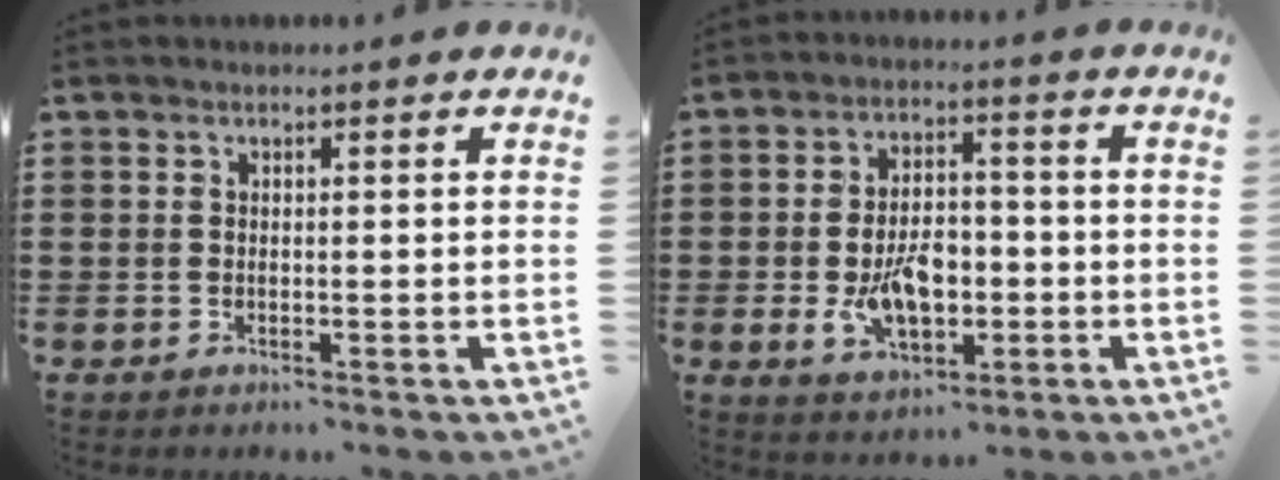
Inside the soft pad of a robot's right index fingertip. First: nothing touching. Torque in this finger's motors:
{"motor_torque": [1.42, 0.72, 0.54, 0.20]}